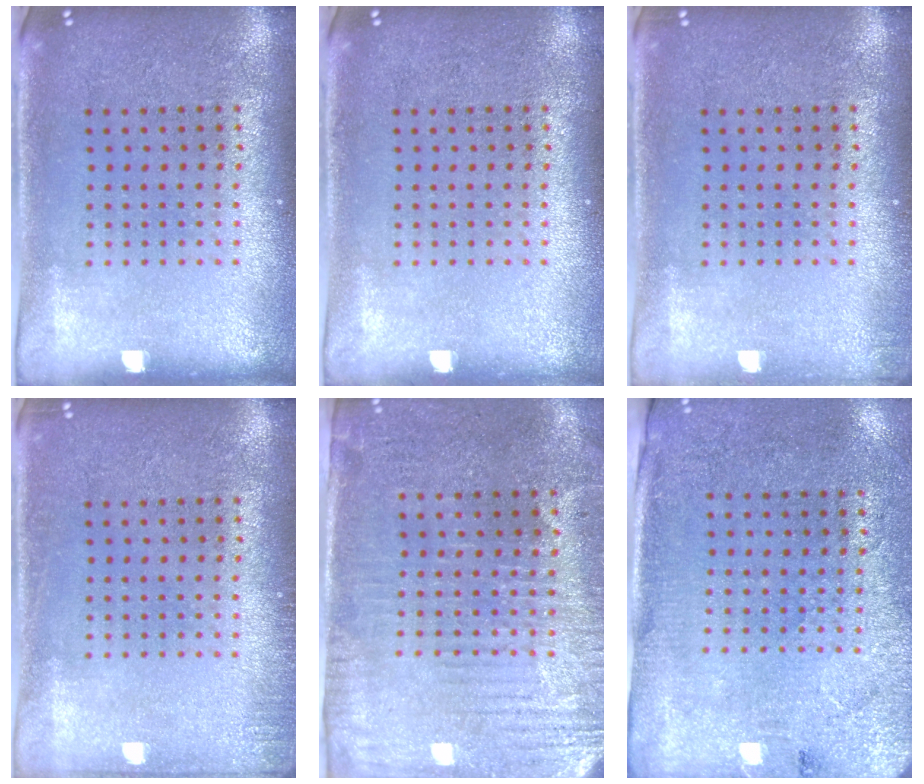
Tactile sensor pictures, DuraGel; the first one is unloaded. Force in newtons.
{"total": 0.0}
{"total": 0.7, "press": 0.7, "slide": 0.2}
{"total": 1.1, "press": 1.1, "slide": 0.2}
{"total": 3.2, "press": 2.9, "slide": 1.4}
{"total": 2.7, "press": 2.3, "slide": 1.5}